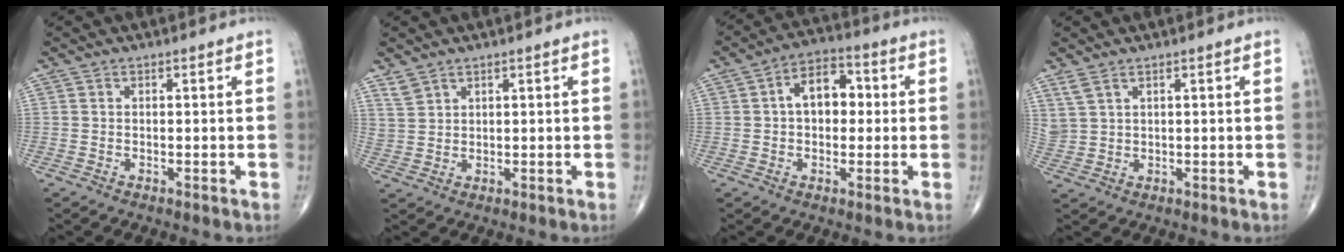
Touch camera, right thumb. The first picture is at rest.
{"total": 2.9, "force": [2.4, 1.3, 0.9], "torque": [-0.013, -0.010, 0.054]}
{"total": 8.8, "force": [0.9, 5.7, 6.6], "torque": [-0.079, 0.023, 0.007]}
{"total": 3.1, "force": [2.3, 1.2, 1.7], "torque": [-0.040, -0.005, 0.060]}